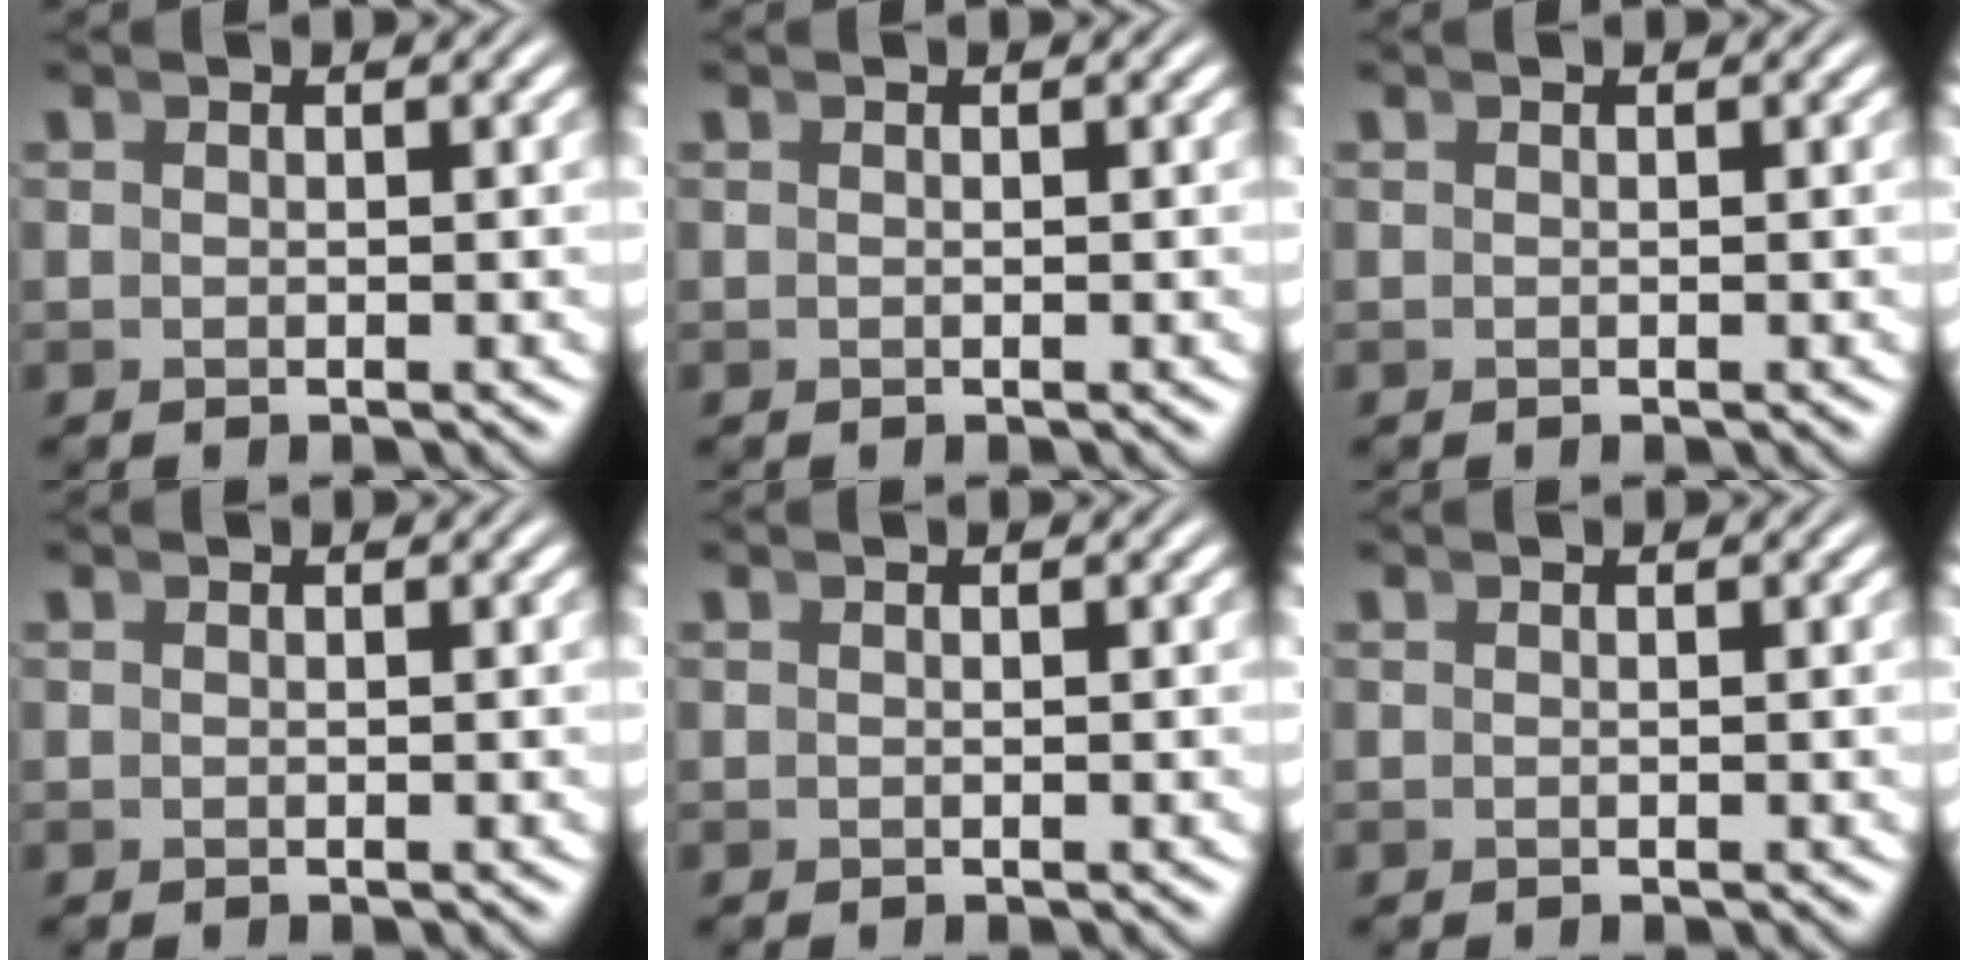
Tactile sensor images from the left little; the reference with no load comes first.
{"total": 0.0}
{"total": 0.0}
{"total": 0.0}
{"total": 0.0}
{"total": 0.0}